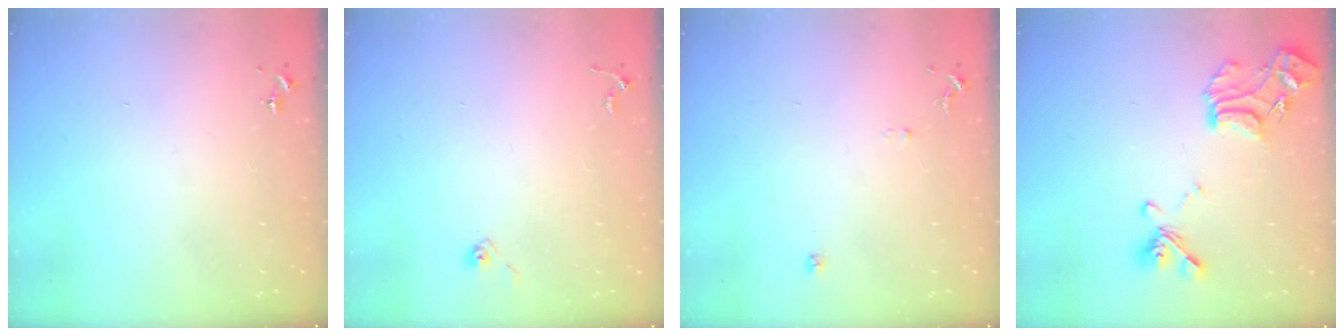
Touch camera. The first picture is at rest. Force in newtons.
{"total": 4.8, "press": 4.8, "slide": 0.4}
{"total": 5.6, "press": 5.5, "slide": 0.6}
{"total": 16.4, "press": 16.4, "slide": 1.4}